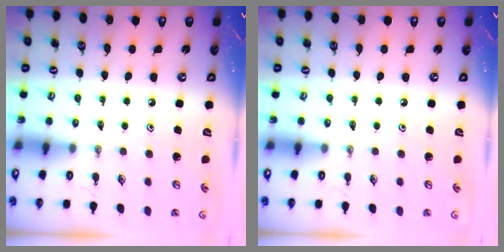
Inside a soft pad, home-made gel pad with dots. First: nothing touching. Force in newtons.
{"total": 0.0}